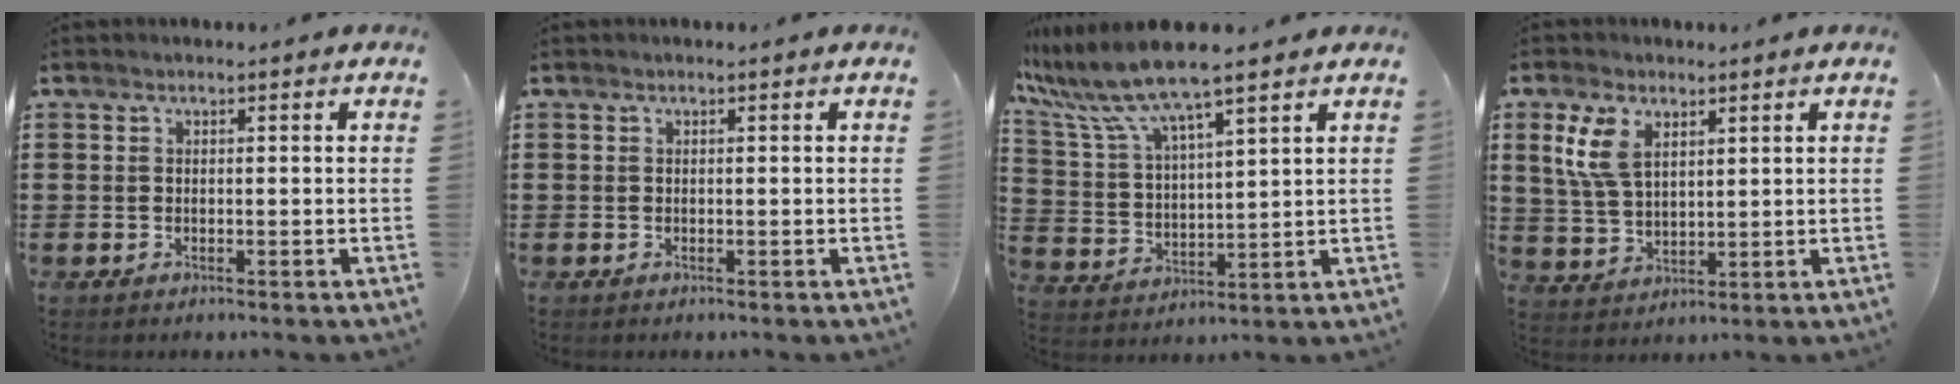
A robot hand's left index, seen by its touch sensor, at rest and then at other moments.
{"total": 0.0}
{"total": 8.7, "force": [7.3, 0.4, 4.7], "torque": [-0.119, -0.035, 0.125]}
{"total": 7.0, "force": [3.4, 3.8, 4.9], "torque": [-0.115, 0.008, 0.061]}